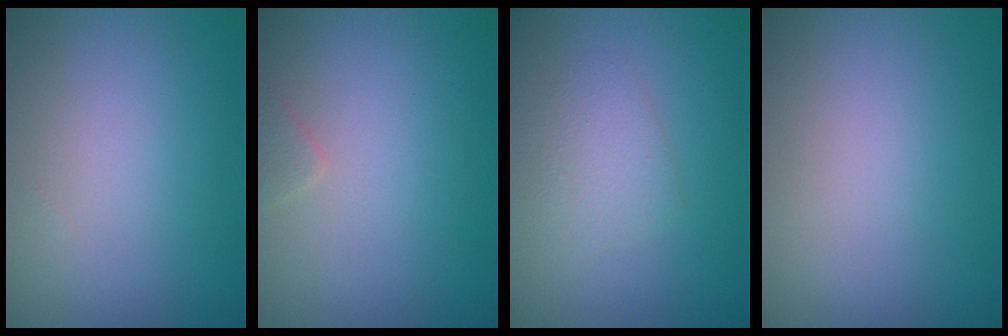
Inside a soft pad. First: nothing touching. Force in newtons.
{"total": 1.0, "press": 1.0, "slide": 0.1}
{"total": 2.1, "press": 2.1, "slide": 0.2}
{"total": 0.0}